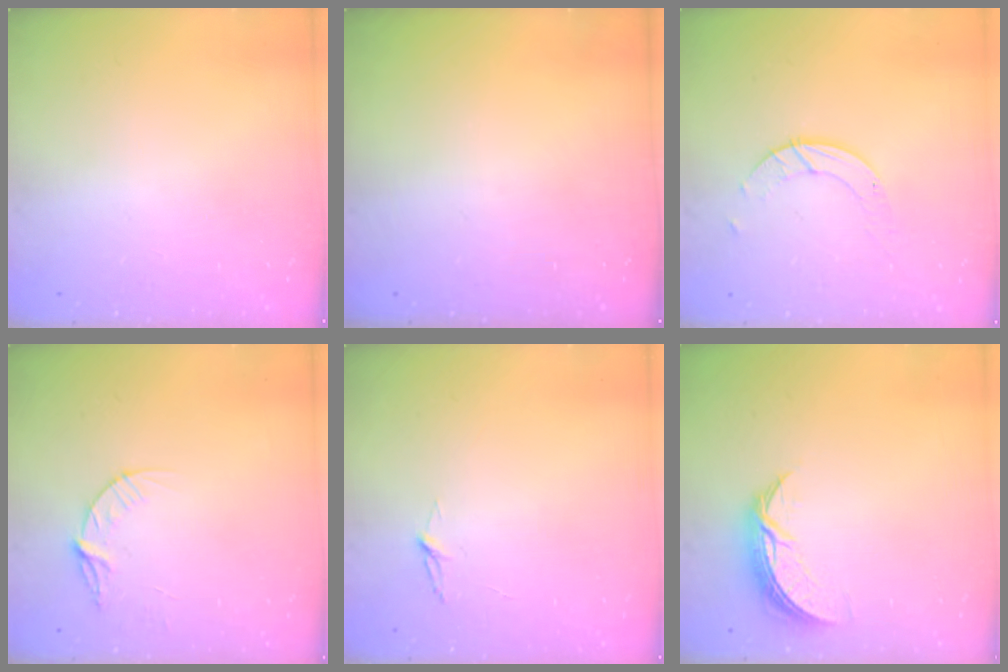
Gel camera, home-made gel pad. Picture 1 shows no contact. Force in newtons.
{"total": 0.0}
{"total": 3.0, "press": 3.0, "slide": 0.3}
{"total": 5.6, "press": 5.6, "slide": 0.6}
{"total": 3.8, "press": 3.8, "slide": 0.4}
{"total": 7.6, "press": 7.6, "slide": 0.5}